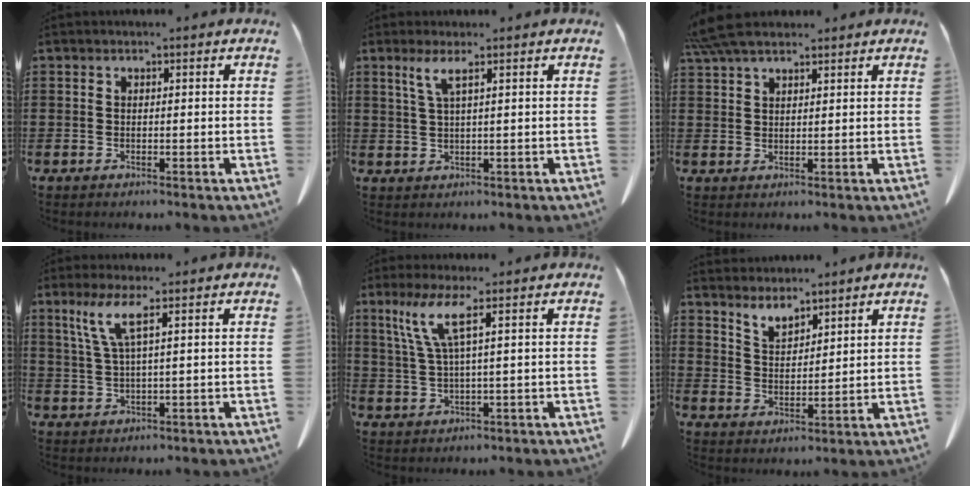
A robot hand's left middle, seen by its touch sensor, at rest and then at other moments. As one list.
[{"total": 2.7, "force": [1.5, -0.1, 2.2], "torque": [-0.050, -0.003, 0.026]}, {"total": 5.5, "force": [4.5, 1.3, 2.8], "torque": [-0.066, -0.003, 0.086]}, {"total": 5.1, "force": [2.3, 0.1, 4.5], "torque": [-0.103, -0.004, 0.037]}, {"total": 6.4, "force": [2.8, 0.2, 5.7], "torque": [-0.134, -0.007, 0.044]}, {"total": 4.4, "force": [4.1, 1.2, 0.8], "torque": [-0.029, -0.015, 0.077]}]